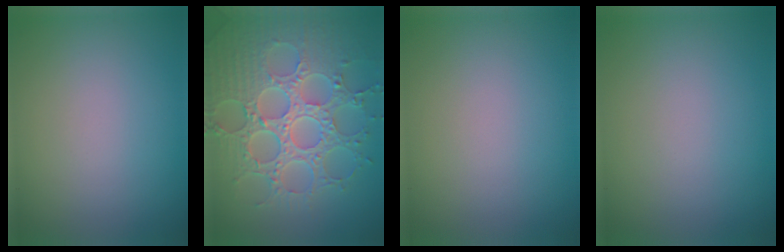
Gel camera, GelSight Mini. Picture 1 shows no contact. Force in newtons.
{"total": 8.7, "press": 6.5, "slide": 5.7}
{"total": 0.0}
{"total": 0.0}